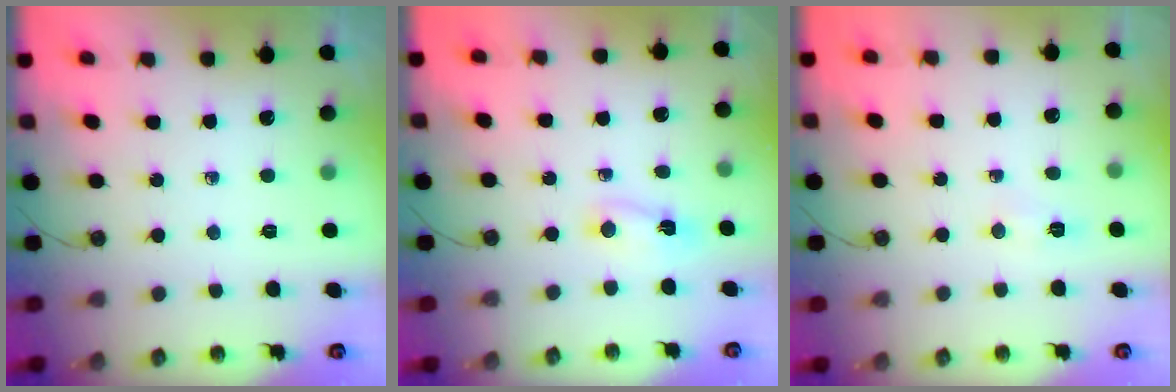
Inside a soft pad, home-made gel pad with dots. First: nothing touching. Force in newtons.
{"total": 2.4, "press": 2.3, "slide": 0.4}
{"total": 3.8, "press": 3.8, "slide": 0.5}